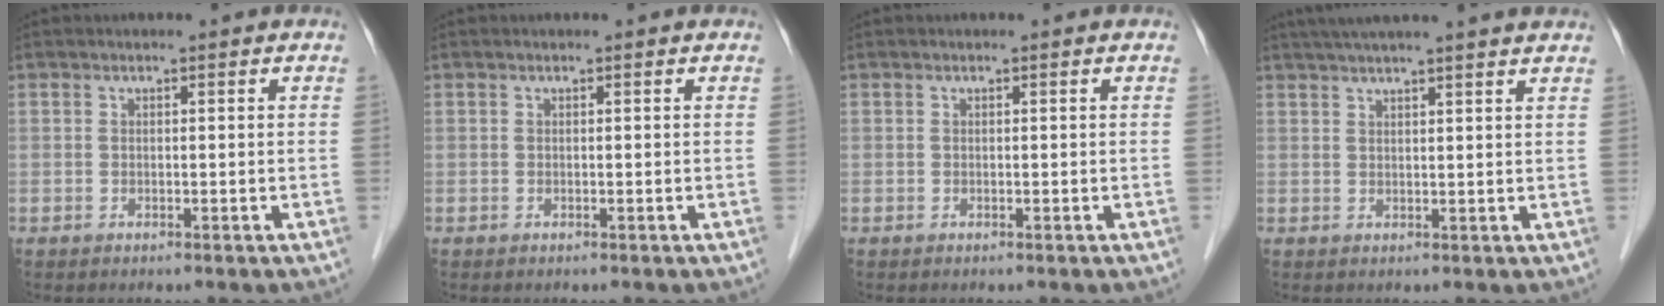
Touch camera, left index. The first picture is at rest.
{"total": 0.0}
{"total": 0.0}
{"total": 12.6, "force": [10.9, -0.3, 6.3], "torque": [-0.106, 0.037, 0.139]}